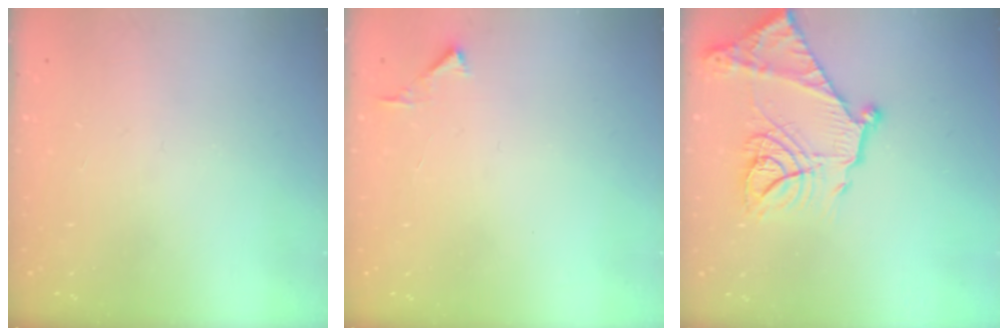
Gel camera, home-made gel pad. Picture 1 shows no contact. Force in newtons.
{"total": 2.8, "press": 2.8, "slide": 0.3}
{"total": 20.7, "press": 20.6, "slide": 2.0}